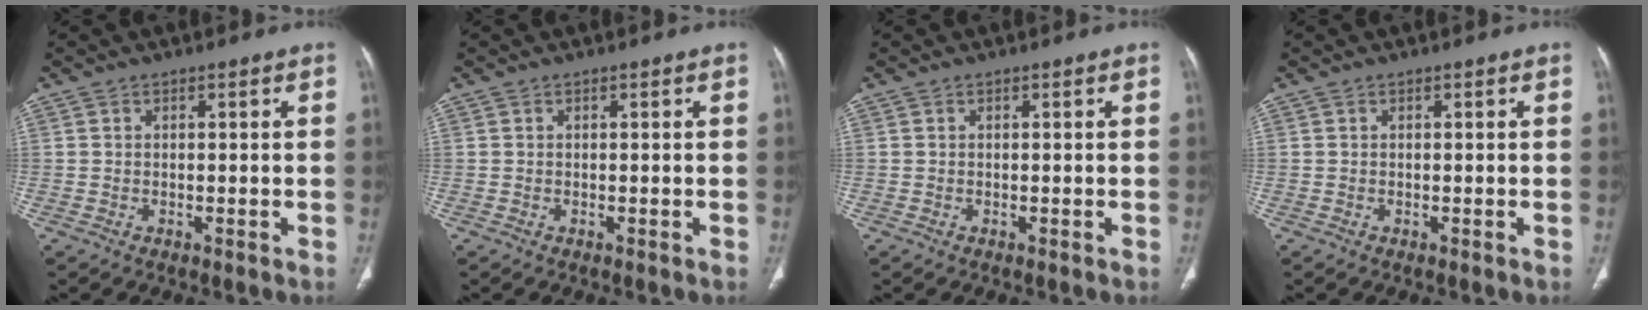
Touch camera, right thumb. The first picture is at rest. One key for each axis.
{"total": 0.0}
{"total": 0.0}
{"total": 0.0}